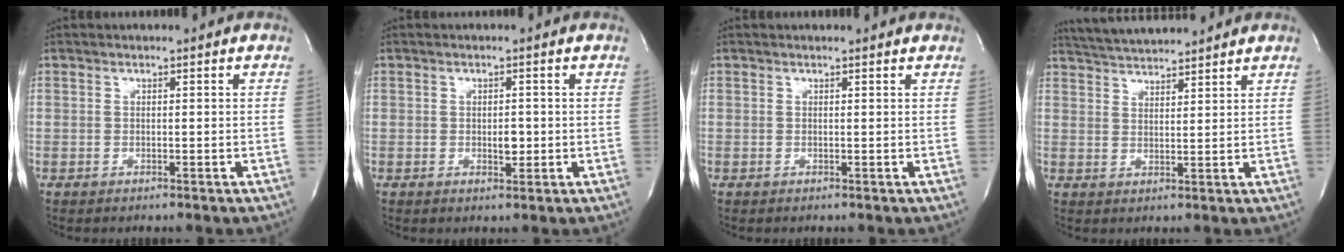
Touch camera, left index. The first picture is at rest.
{"total": 1.9, "force": [-0.9, 0.9, 1.3], "torque": [-0.018, -0.009, -0.012]}
{"total": 1.2, "force": [1.2, 0.4, 0.0], "torque": [-0.012, 0.003, 0.002]}
{"total": 7.8, "force": [7.4, 0.3, 2.4], "torque": [-0.052, 0.020, 0.124]}